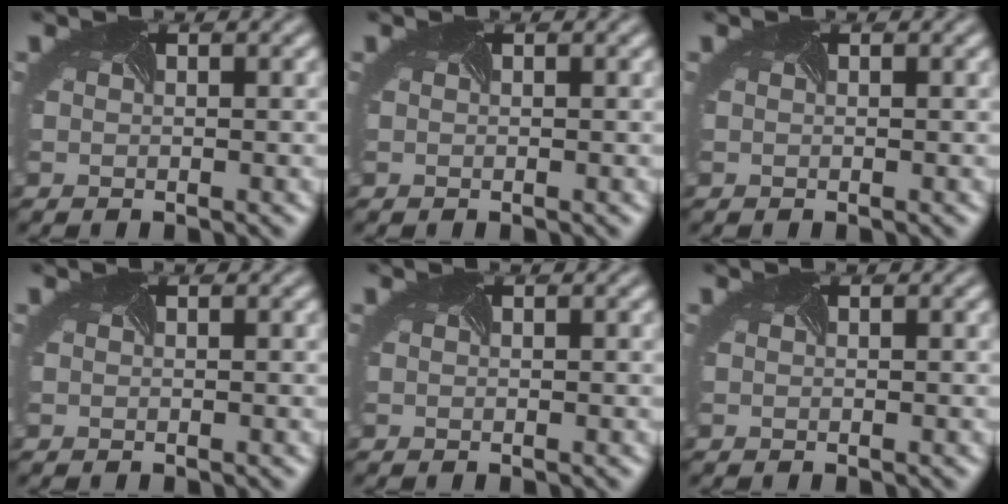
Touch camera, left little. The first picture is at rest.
{"total": 0.0}
{"total": 0.0}
{"total": 0.0}
{"total": 0.0}
{"total": 0.0}